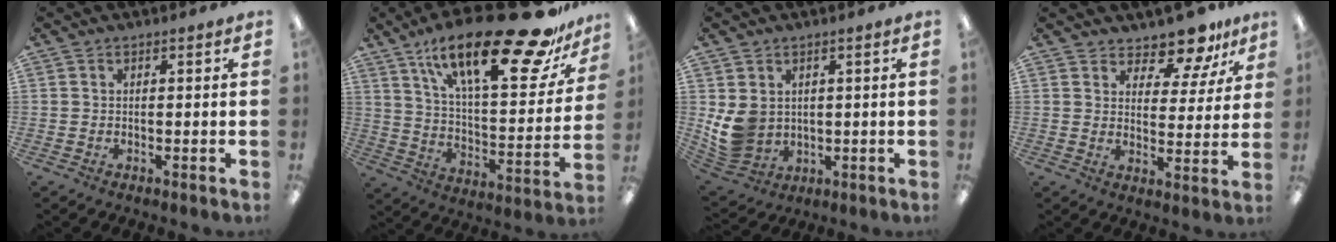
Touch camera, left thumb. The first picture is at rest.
{"total": 28.6, "force": [18.5, 9.0, 19.9], "torque": [-0.303, -0.109, 0.302]}
{"total": 8.7, "force": [1.5, 7.5, 4.1], "torque": [-0.102, -0.009, 0.032]}
{"total": 9.5, "force": [8.4, 3.3, 2.8], "torque": [-0.042, -0.064, 0.152]}